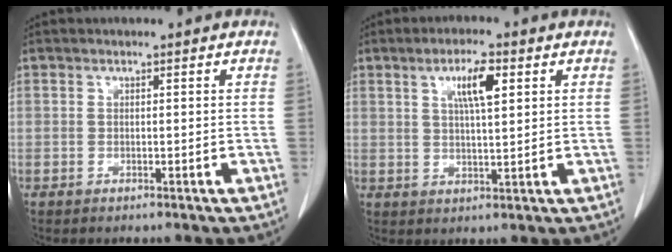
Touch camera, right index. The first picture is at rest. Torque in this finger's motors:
{"motor_torque": [0.32, 0.30, 0.15, 0.05]}